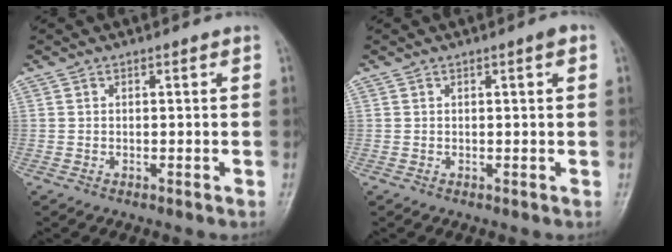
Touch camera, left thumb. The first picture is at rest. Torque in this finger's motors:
{"motor_torque": [0.00, 0.01, 0.01, -0.10, 0.00]}